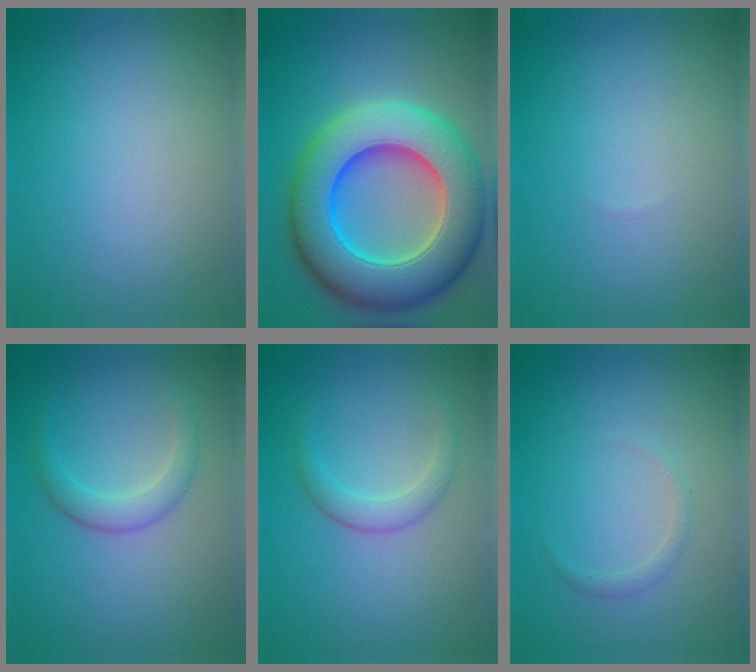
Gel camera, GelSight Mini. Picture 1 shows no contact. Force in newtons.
{"total": 13.2, "press": 13.0, "slide": 2.1}
{"total": 0.0}
{"total": 2.3, "press": 2.3, "slide": 0.1}
{"total": 1.9, "press": 1.9, "slide": 0.1}
{"total": 0.8, "press": 0.8, "slide": 0.2}